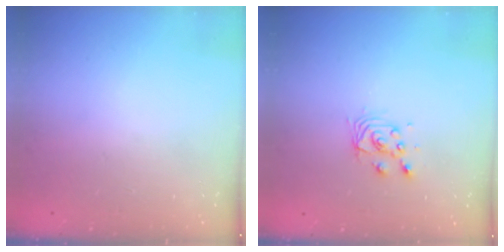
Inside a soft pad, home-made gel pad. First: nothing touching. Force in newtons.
{"total": 4.3, "press": 4.2, "slide": 0.3}